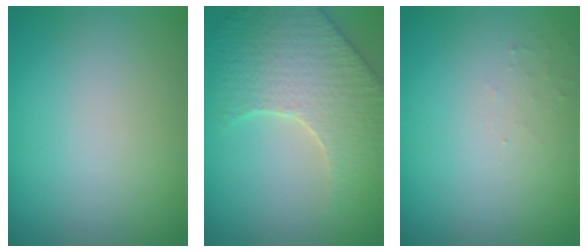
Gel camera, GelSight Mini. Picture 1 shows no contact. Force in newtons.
{"total": 6.0, "press": 5.4, "slide": 2.7}
{"total": 0.7, "press": 0.7, "slide": 0.2}